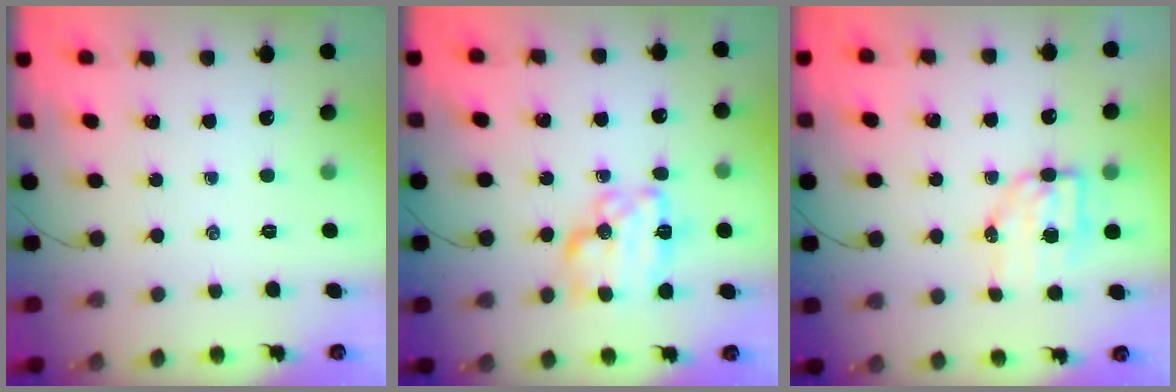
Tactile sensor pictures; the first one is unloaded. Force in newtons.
{"total": 13.7, "press": 13.7, "slide": 0.5}
{"total": 6.9, "press": 6.8, "slide": 1.2}